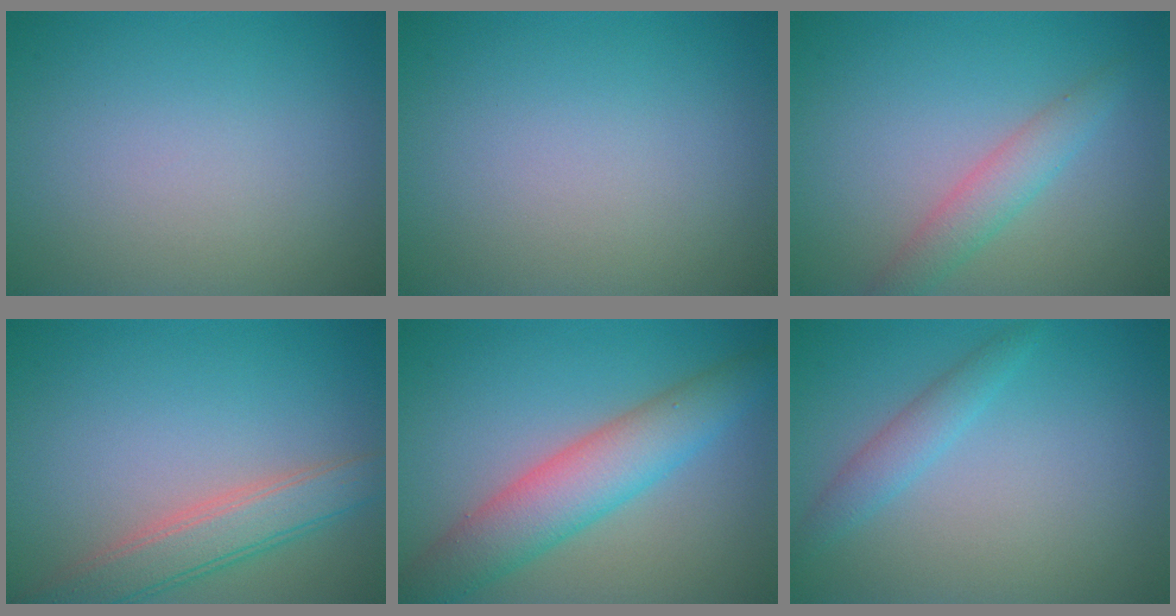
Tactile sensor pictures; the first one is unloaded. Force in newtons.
{"total": 0.0}
{"total": 2.7, "press": 2.7, "slide": 0.1}
{"total": 4.2, "press": 4.2, "slide": 0.3}
{"total": 6.2, "press": 6.2, "slide": 0.1}
{"total": 1.9, "press": 1.9, "slide": 0.1}